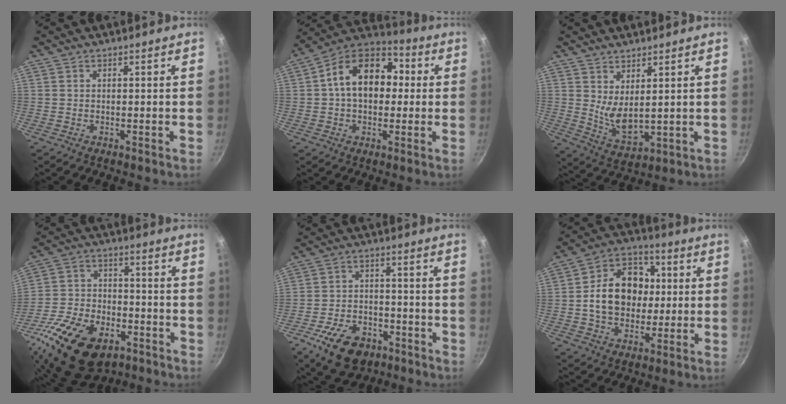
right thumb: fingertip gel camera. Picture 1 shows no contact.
{"total": 16.4, "force": [1.7, 11.5, 11.6], "torque": [-0.150, 0.035, 0.005]}
{"total": 6.8, "force": [2.8, 2.9, 5.6], "torque": [-0.086, -0.038, 0.063]}
{"total": 22.4, "force": [-11.3, 13.1, 14.1], "torque": [-0.254, 0.029, -0.192]}
{"total": 12.8, "force": [-7.1, 7.9, 7.2], "torque": [-0.106, 0.038, -0.115]}
{"total": 16.0, "force": [0.8, 12.4, 10.0], "torque": [-0.126, 0.024, 0.005]}